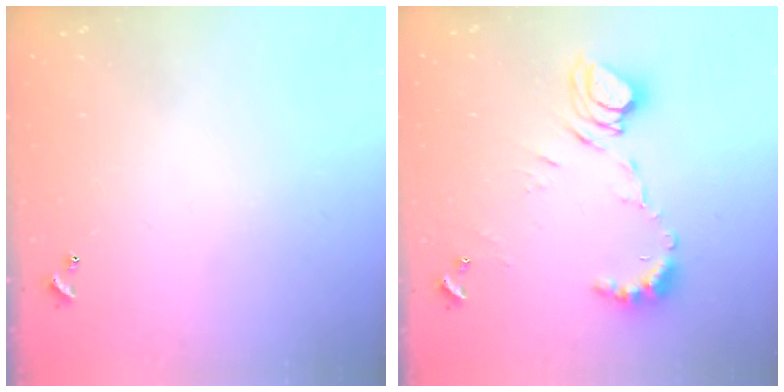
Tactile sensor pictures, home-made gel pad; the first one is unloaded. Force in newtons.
{"total": 10.1, "press": 10.0, "slide": 1.3}